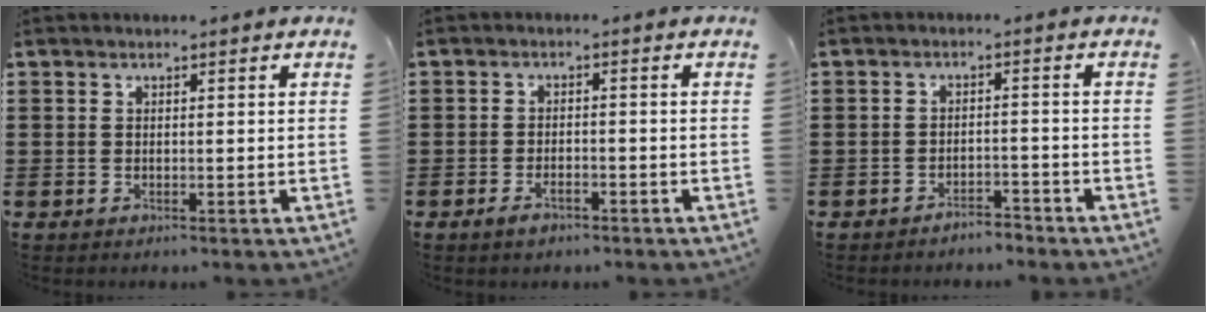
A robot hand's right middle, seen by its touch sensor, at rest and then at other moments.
{"total": 2.4, "force": [-1.6, 0.9, 1.6], "torque": [-0.034, -0.001, -0.032]}
{"total": 2.6, "force": [-2.6, 0.3, -0.1], "torque": [-0.006, 0.003, -0.056]}